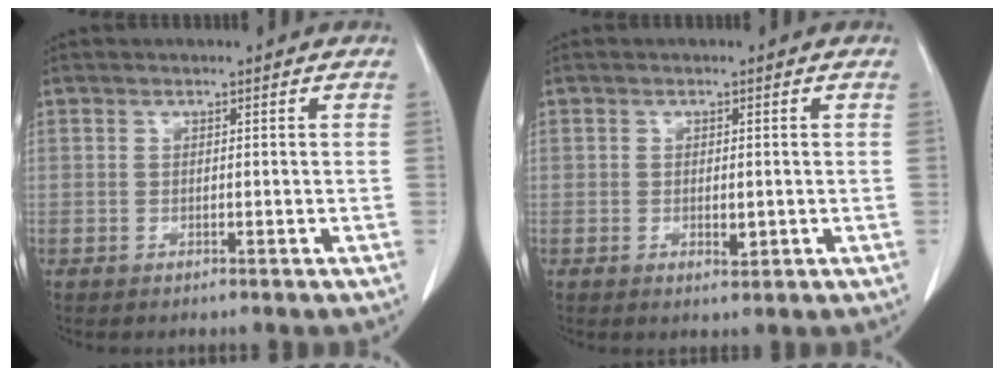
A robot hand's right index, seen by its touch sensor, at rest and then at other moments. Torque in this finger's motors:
{"motor_torque": [-0.07, 0.16, -0.02, 0.01]}